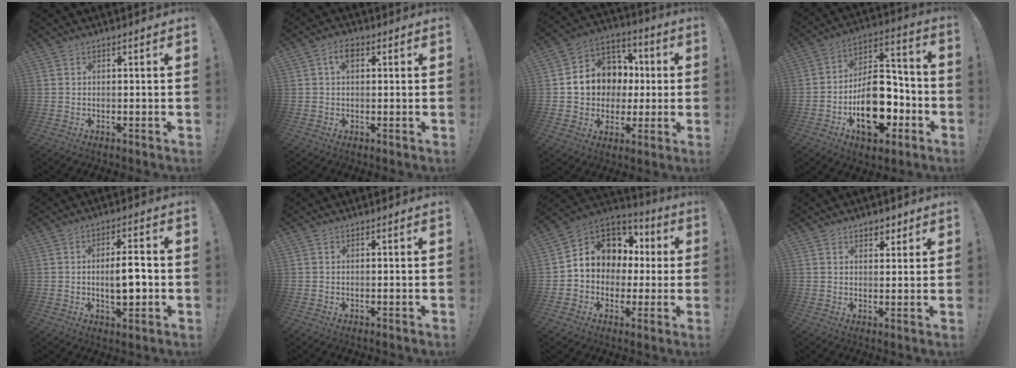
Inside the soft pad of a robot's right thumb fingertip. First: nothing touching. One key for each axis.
{"total": 4.3, "fx": 1.2, "fy": 2.5, "fz": 3.3, "tx": -0.055, "ty": 0.007, "tz": 0.020}
{"total": 12.4, "fx": 0.7, "fy": 11.2, "fz": 5.2, "tx": -0.067, "ty": 0.002, "tz": 0.031}
{"total": 19.8, "fx": -7.2, "fy": 12.2, "fz": 13.8, "tx": -0.191, "ty": 0.050, "tz": -0.106}
{"total": 8.0, "fx": -1.0, "fy": 2.9, "fz": 7.4, "tx": -0.109, "ty": 0.001, "tz": -0.021}
{"total": 0.0}
{"total": 11.4, "fx": 2.2, "fy": 10.0, "fz": 5.0, "tx": -0.066, "ty": -0.012, "tz": 0.050}
{"total": 3.5, "fx": 2.4, "fy": 2.4, "fz": 1.0, "tx": 0.001, "ty": -0.013, "tz": 0.041}